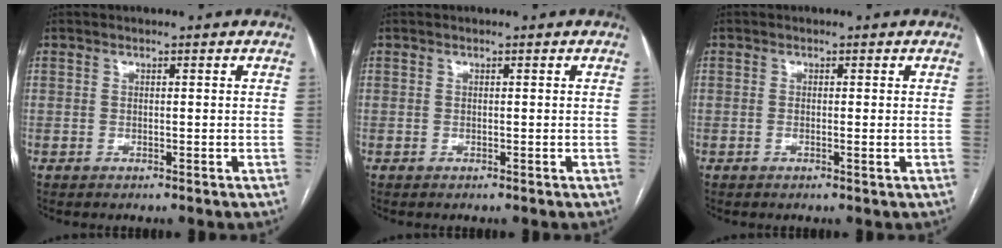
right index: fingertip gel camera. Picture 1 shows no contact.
{"total": 0.0}
{"total": 0.8, "force": [-0.2, 0.0, 0.8], "torque": [-0.015, -0.001, -0.003]}